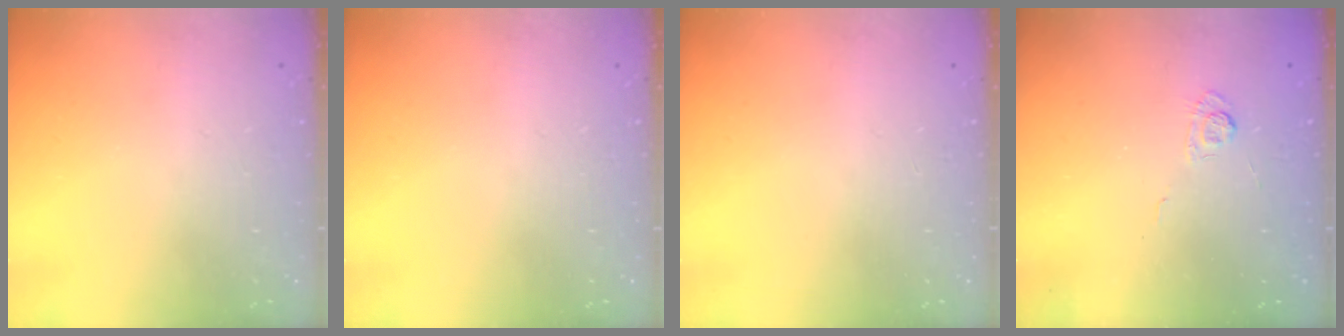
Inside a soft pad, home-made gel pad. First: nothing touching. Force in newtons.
{"total": 0.0}
{"total": 0.0}
{"total": 3.0, "press": 2.5, "slide": 1.7}